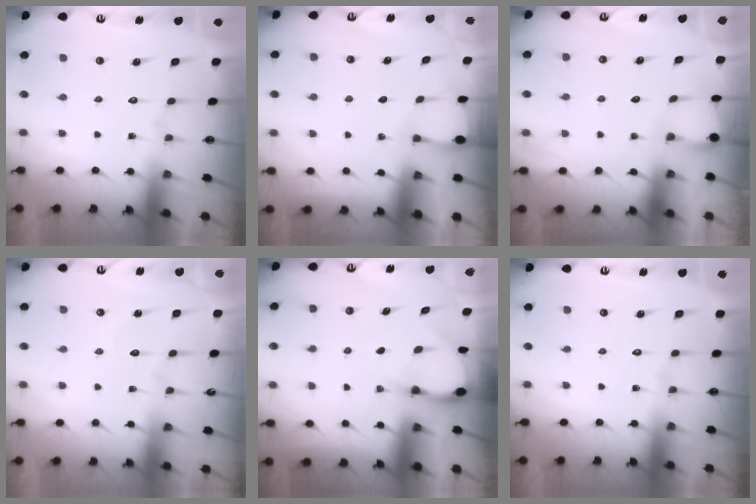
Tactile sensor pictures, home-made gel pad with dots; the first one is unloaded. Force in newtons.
{"total": 1.3, "press": 1.3, "slide": 0.2}
{"total": 2.7, "press": 2.7, "slide": 0.2}
{"total": 3.5, "press": 3.5, "slide": 0.3}
{"total": 2.9, "press": 2.9, "slide": 0.3}
{"total": 0.0}